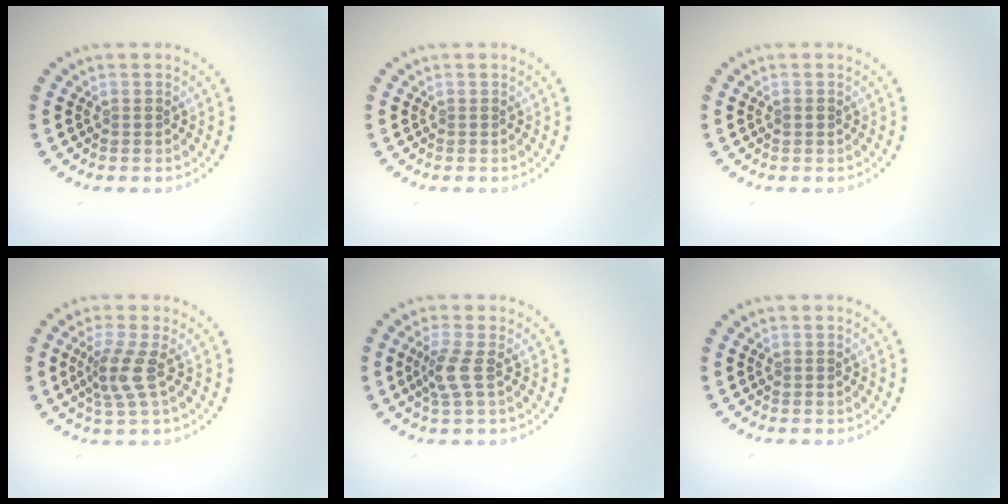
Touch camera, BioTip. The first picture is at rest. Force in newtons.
{"total": 0.0}
{"total": 0.6, "press": 0.6, "slide": 0.0}
{"total": 2.9, "press": 2.2, "slide": 1.8}
{"total": 2.3, "press": 2.0, "slide": 1.2}
{"total": 0.0}